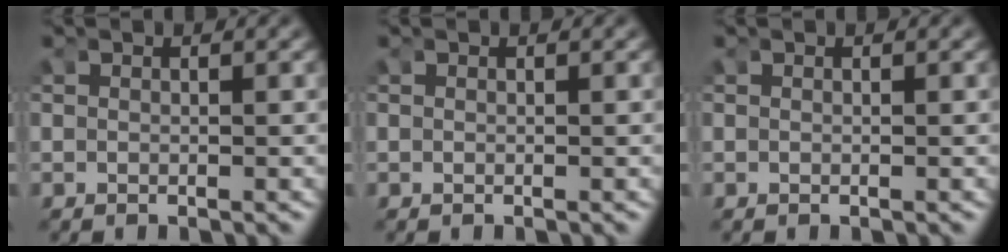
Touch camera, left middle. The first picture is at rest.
{"total": 0.0}
{"total": 0.0}